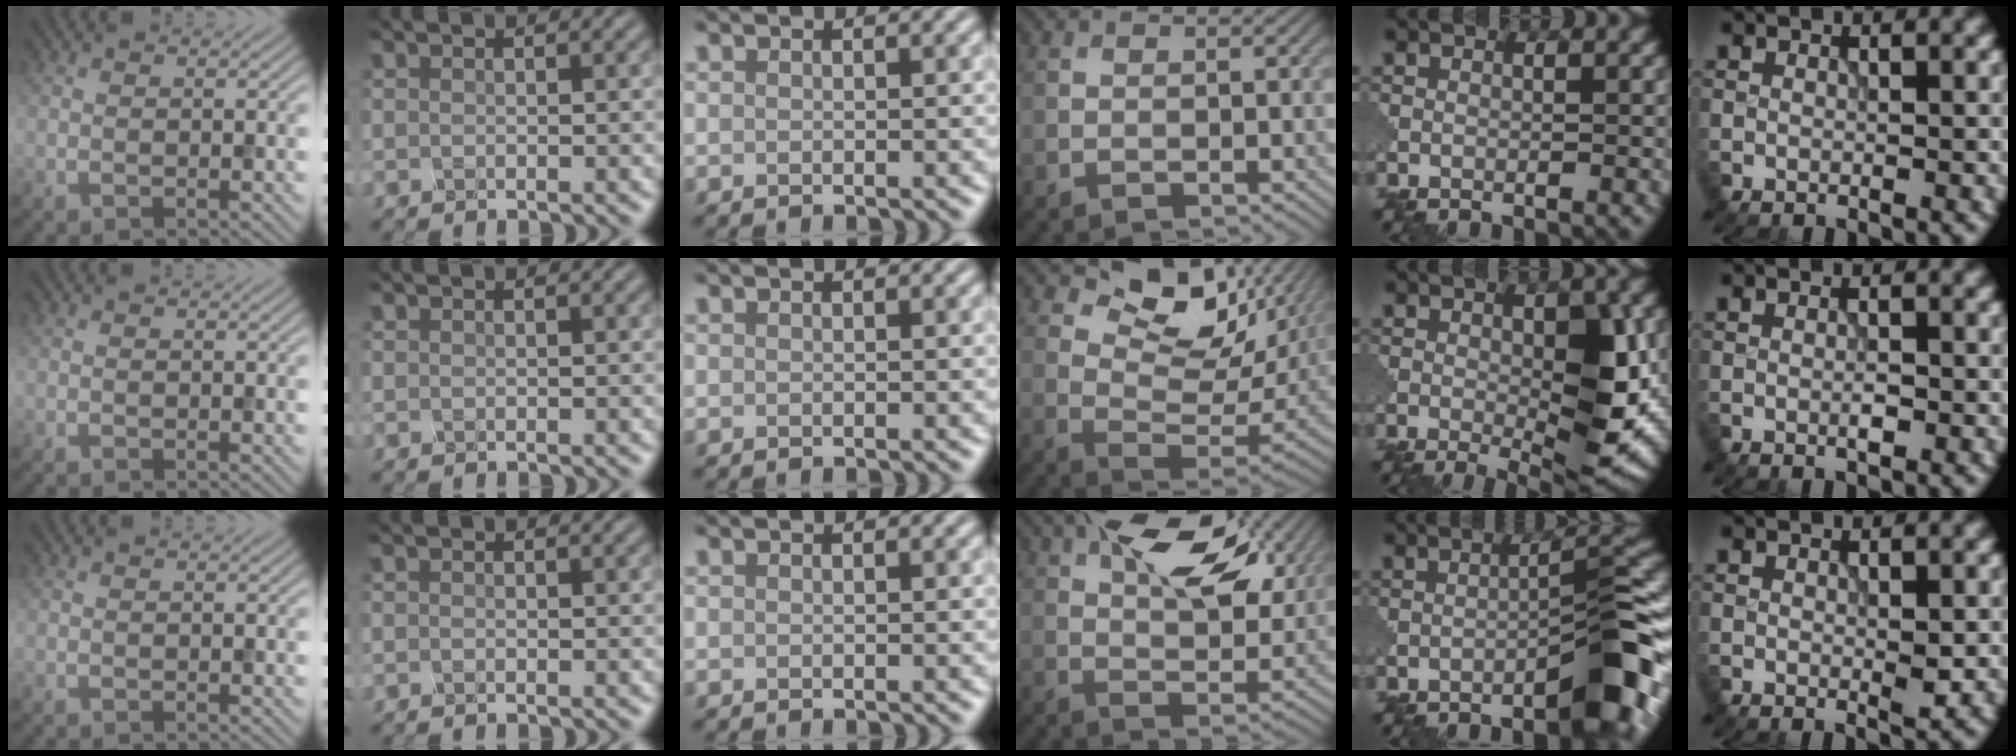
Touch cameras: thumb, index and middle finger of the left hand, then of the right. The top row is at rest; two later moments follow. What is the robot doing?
{"motion": "press", "object": "mechanical pencil"}